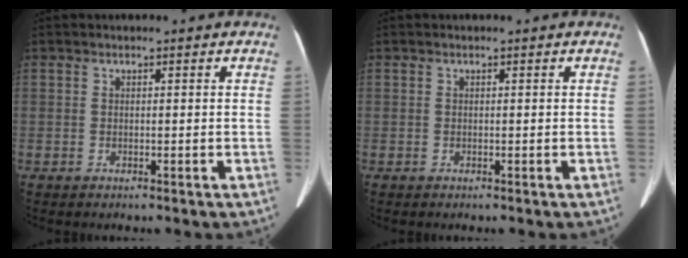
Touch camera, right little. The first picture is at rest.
{"total": 0.0}